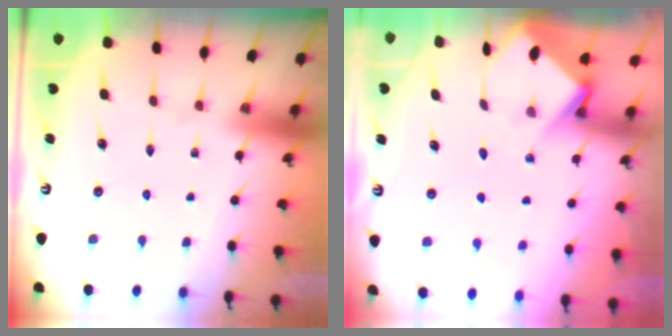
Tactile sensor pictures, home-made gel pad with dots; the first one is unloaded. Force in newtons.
{"total": 4.0, "press": 4.0, "slide": 0.3}